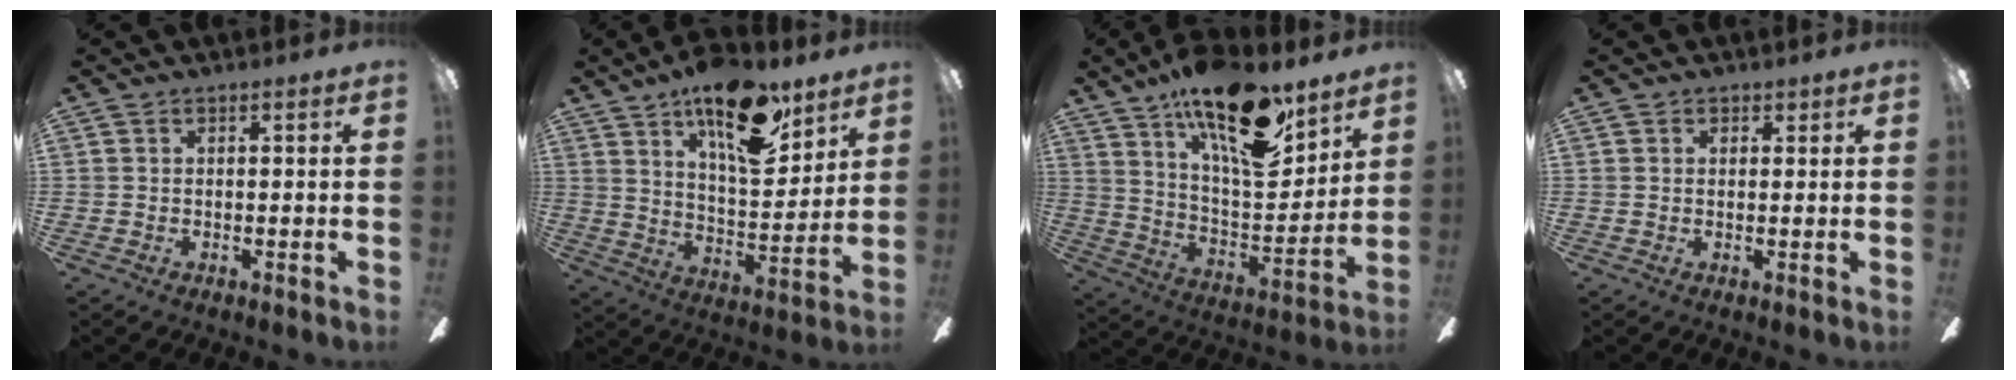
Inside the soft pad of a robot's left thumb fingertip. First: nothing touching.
{"total": 19.2, "force": [12.4, 7.9, 12.3], "torque": [-0.183, -0.069, 0.205]}
{"total": 21.6, "force": [14.4, 7.8, 14.1], "torque": [-0.232, -0.087, 0.245]}
{"total": 1.3, "force": [0.9, 0.9, 0.3], "torque": [0.001, 0.000, 0.015]}